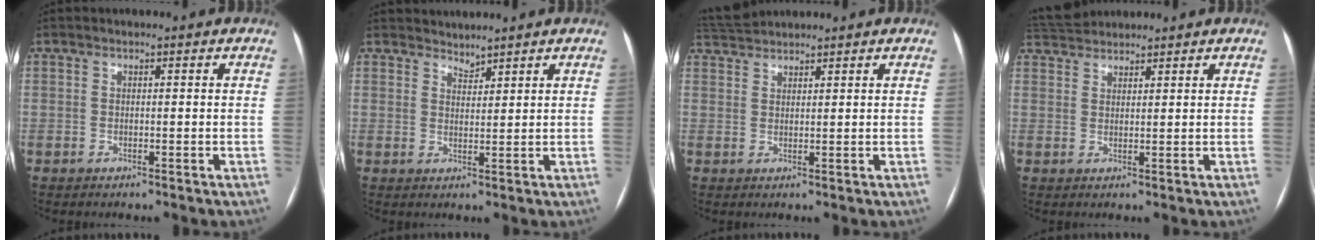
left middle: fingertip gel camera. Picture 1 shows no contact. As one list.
[{"total": 3.0, "force": [2.9, 0.5, -0.2], "torque": [0.006, 0.010, 0.053]}, {"total": 4.4, "force": [4.4, 0.1, 0.6], "torque": [-0.016, 0.030, 0.085]}, {"total": 5.4, "force": [5.3, 1.0, 0.9], "torque": [-0.020, 0.036, 0.097]}]